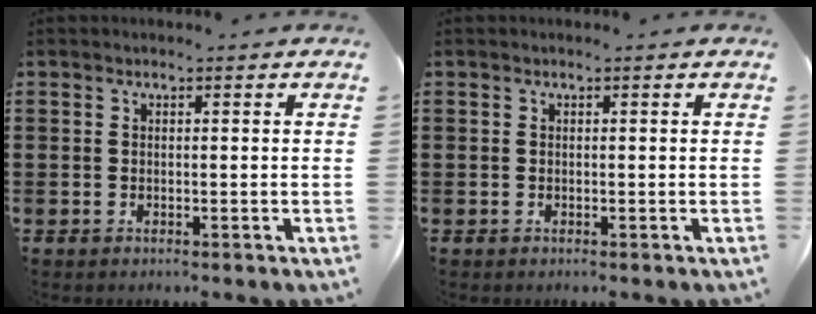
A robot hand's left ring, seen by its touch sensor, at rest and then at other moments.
{"total": 0.0}